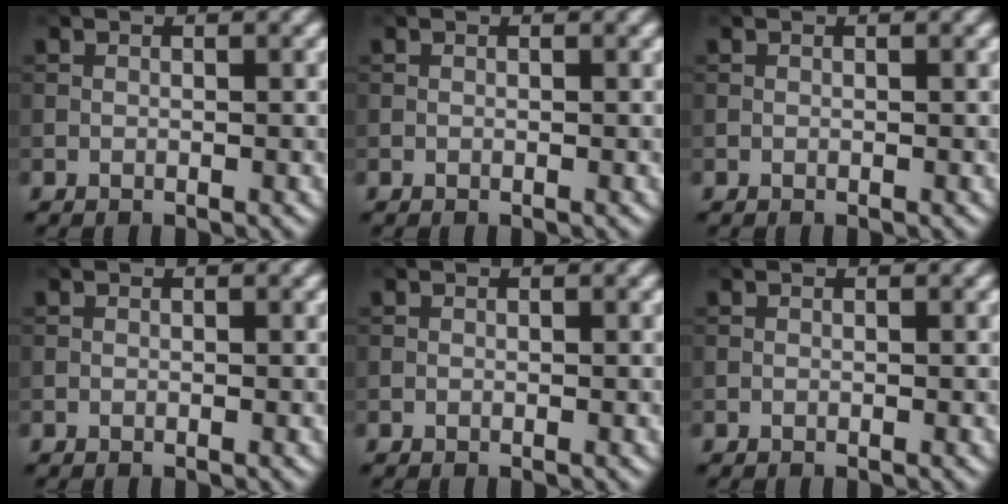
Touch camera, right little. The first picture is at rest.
{"total": 0.0}
{"total": 0.0}
{"total": 0.0}
{"total": 0.0}
{"total": 0.0}